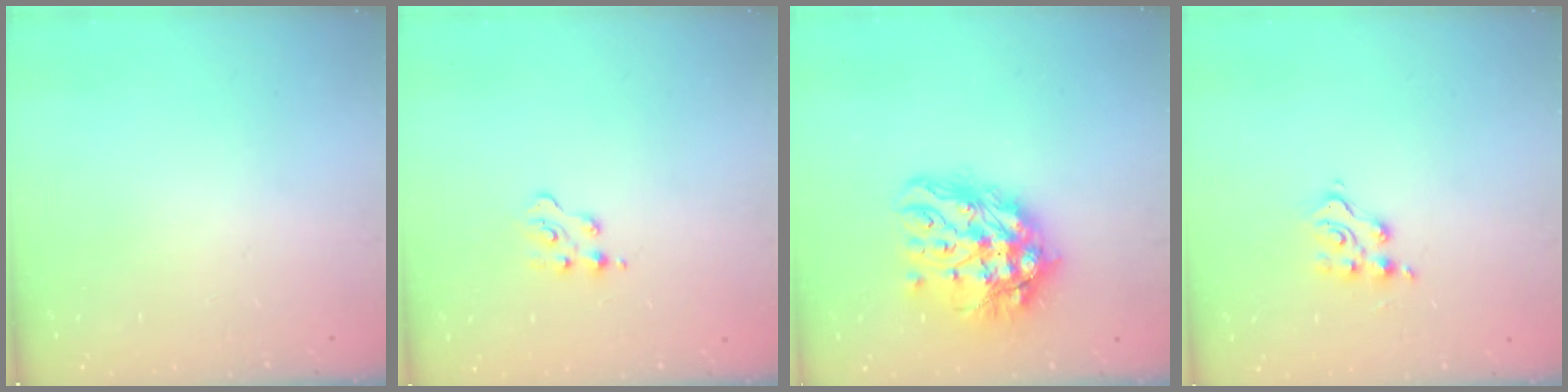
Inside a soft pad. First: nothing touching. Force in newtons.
{"total": 2.1, "press": 2.1, "slide": 0.5}
{"total": 16.4, "press": 16.4, "slide": 1.4}
{"total": 5.5, "press": 5.5, "slide": 0.1}